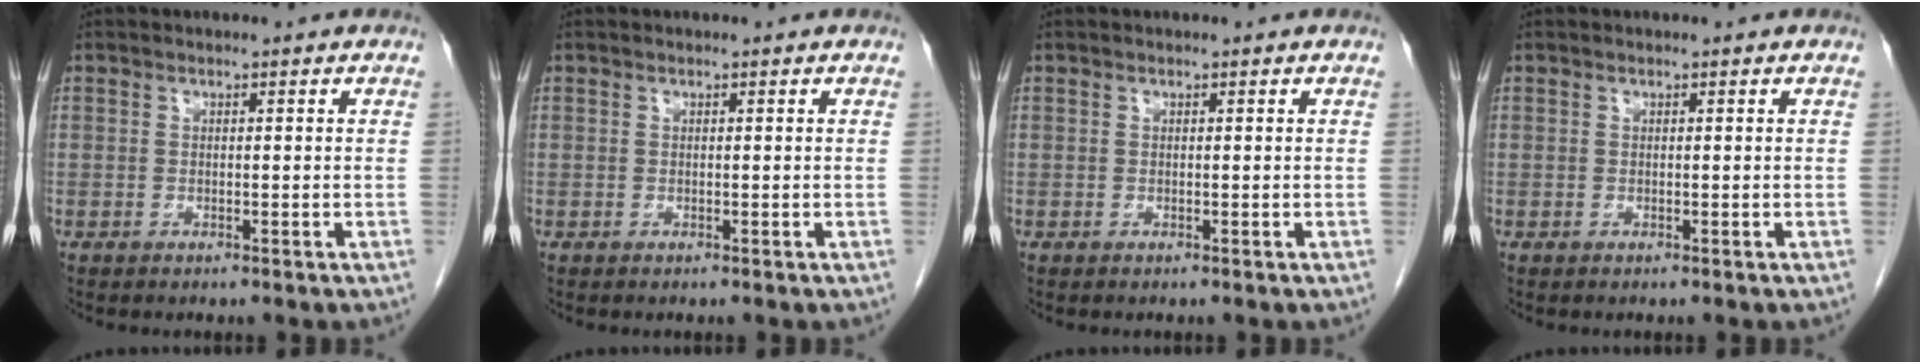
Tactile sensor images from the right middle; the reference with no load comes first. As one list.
[{"total": 0.0}, {"total": 0.0}, {"total": 0.0}]